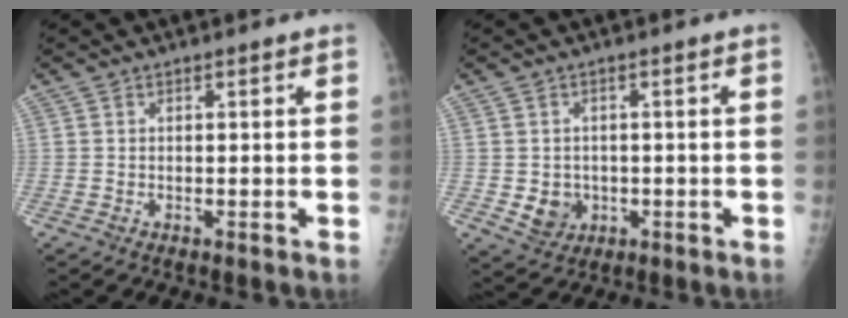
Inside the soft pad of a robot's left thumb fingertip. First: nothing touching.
{"total": 4.7, "force": [-0.8, 4.1, 2.0], "torque": [-0.014, 0.002, 0.000]}